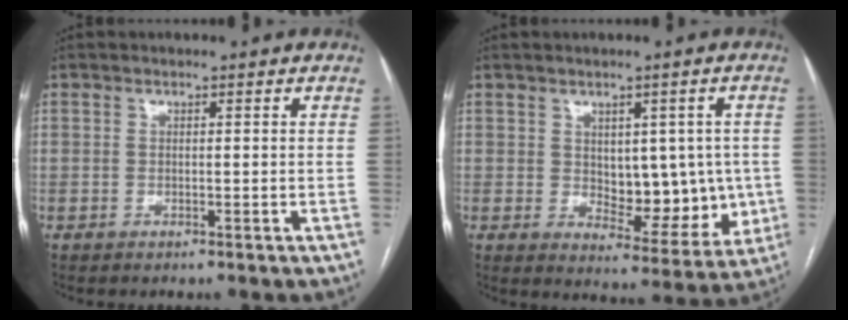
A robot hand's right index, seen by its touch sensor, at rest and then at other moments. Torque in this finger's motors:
{"motor_torque": [0.02, 0.11, 0.05, 0.01]}